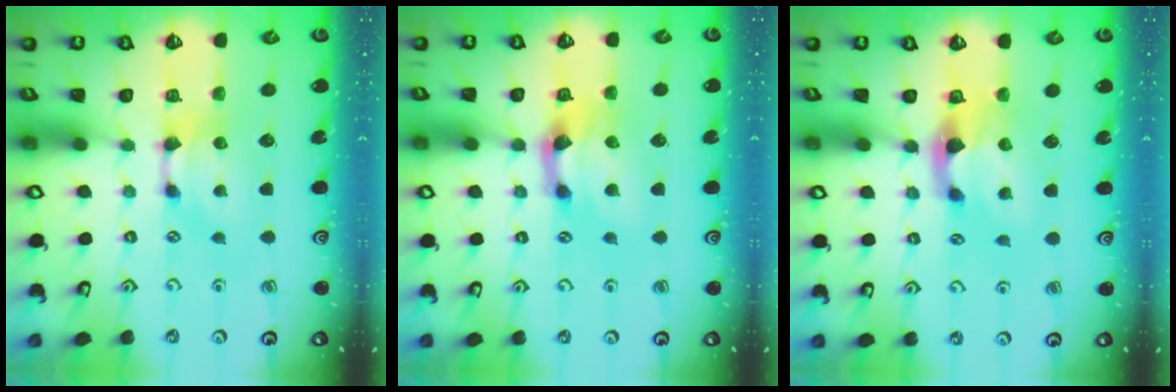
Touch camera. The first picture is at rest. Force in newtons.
{"total": 2.8, "press": 2.4, "slide": 1.5}
{"total": 3.1, "press": 2.8, "slide": 1.3}